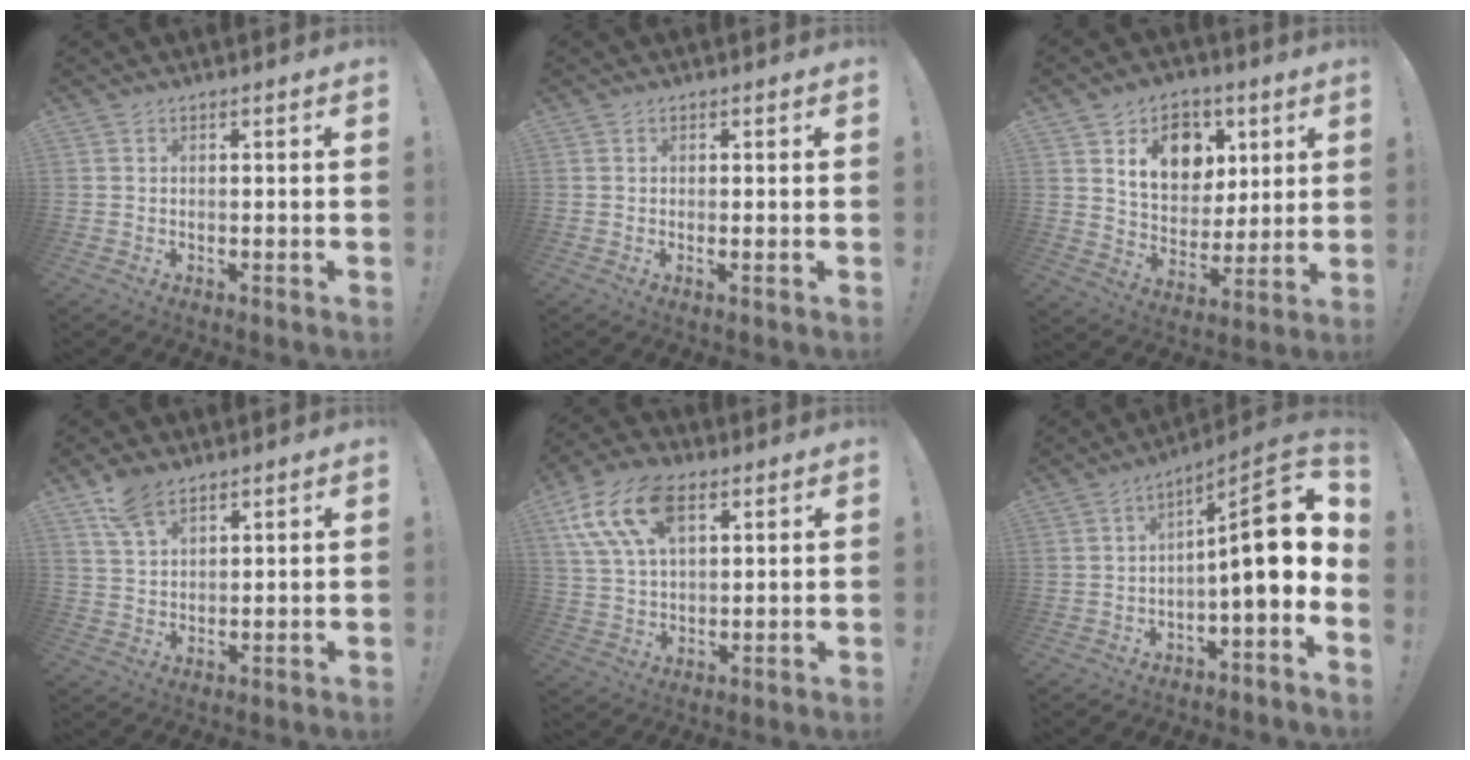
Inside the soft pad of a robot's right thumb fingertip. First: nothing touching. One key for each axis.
{"total": 1.0, "fx": 0.3, "fy": 0.0, "fz": 1.0, "tx": -0.013, "ty": -0.003, "tz": 0.003}
{"total": 15.0, "fx": 6.8, "fy": 11.0, "fz": 7.4, "tx": -0.107, "ty": -0.027, "tz": 0.131}
{"total": 7.6, "fx": 5.1, "fy": 3.6, "fz": 4.3, "tx": -0.079, "ty": -0.018, "tz": 0.098}
{"total": 15.9, "fx": 7.0, "fy": 9.2, "fz": 10.9, "tx": -0.218, "ty": -0.015, "tz": 0.128}
{"total": 14.4, "fx": 0.9, "fy": 3.6, "fz": 13.9, "tx": -0.208, "ty": 0.002, "tz": 0.012}